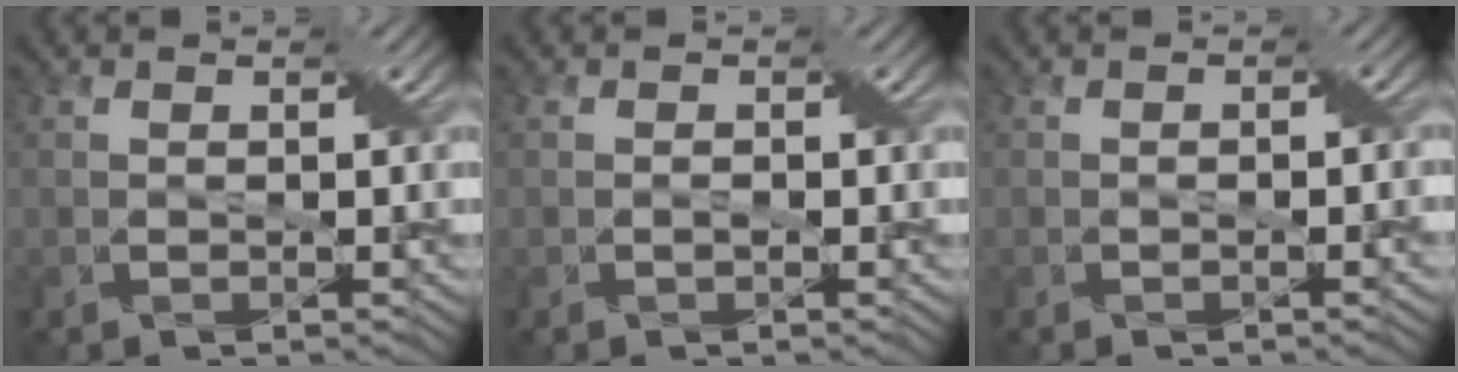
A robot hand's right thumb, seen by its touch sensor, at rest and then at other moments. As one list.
[{"total": 0.5, "force": [-0.4, 0.1, 0.3], "torque": [-0.004, 0.000, -0.009]}, {"total": 0.8, "force": [-0.4, 0.1, 0.7], "torque": [-0.011, 0.003, -0.010]}]